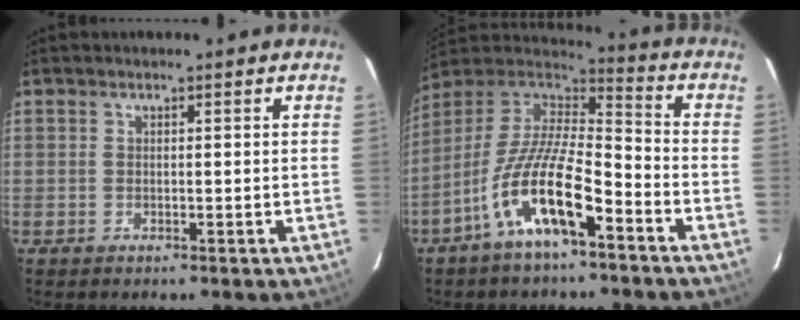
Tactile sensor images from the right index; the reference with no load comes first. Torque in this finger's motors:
{"motor_torque": [1.20, -0.94, 1.06, 0.21]}